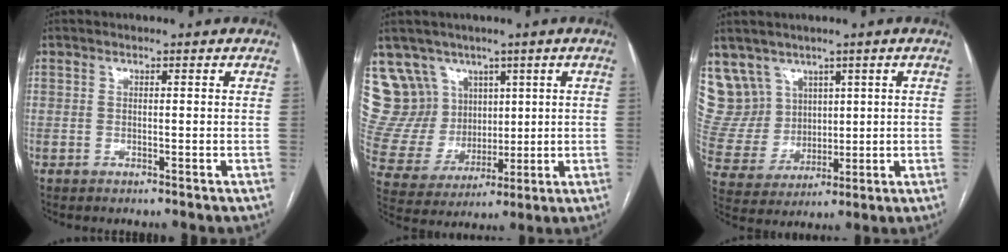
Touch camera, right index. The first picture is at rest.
{"total": 12.8, "force": [7.3, 10.2, 2.2], "torque": [-0.068, 0.057, 0.166]}
{"total": 9.8, "force": [6.0, 7.7, 0.6], "torque": [-0.030, 0.042, 0.140]}